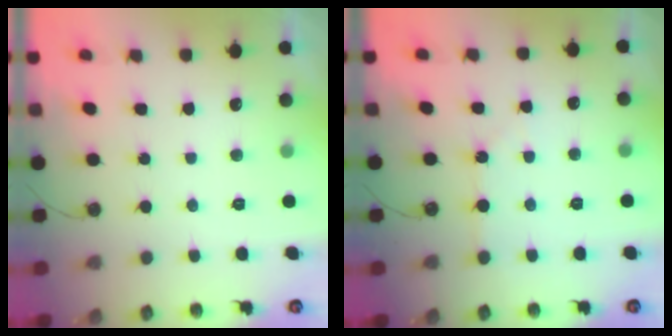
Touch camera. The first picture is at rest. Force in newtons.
{"total": 4.9, "press": 4.8, "slide": 0.8}